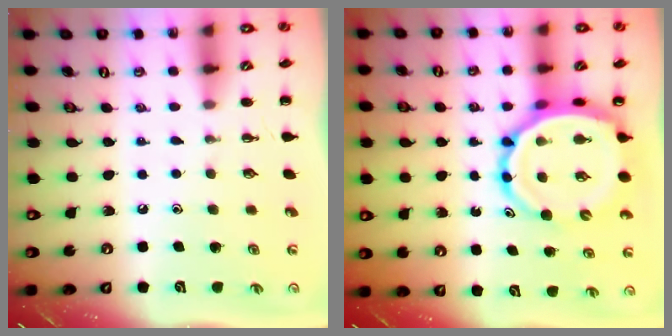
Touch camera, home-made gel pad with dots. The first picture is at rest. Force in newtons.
{"total": 13.2, "press": 12.7, "slide": 3.7}